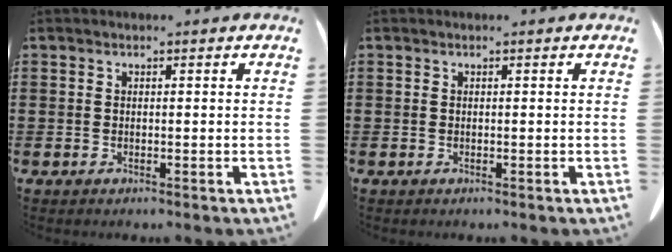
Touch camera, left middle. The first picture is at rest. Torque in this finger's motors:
{"motor_torque": [-0.11, -0.11, 0.04, -0.01]}